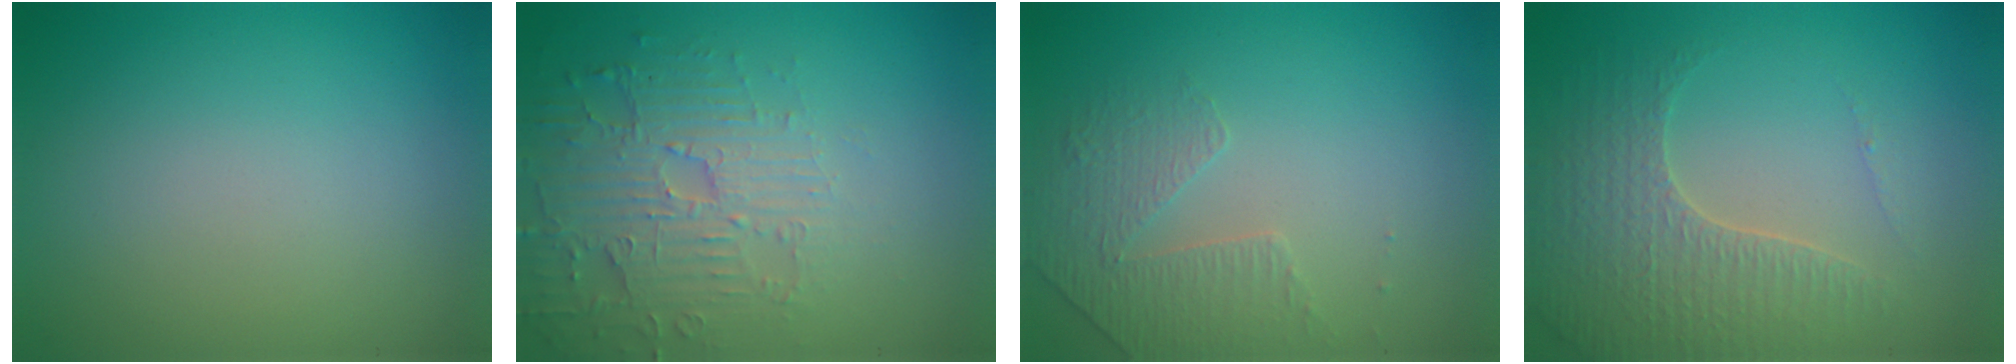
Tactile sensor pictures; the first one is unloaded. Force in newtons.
{"total": 5.0, "press": 3.9, "slide": 3.2}
{"total": 1.8, "press": 1.4, "slide": 1.0}
{"total": 3.8, "press": 3.7, "slide": 0.9}